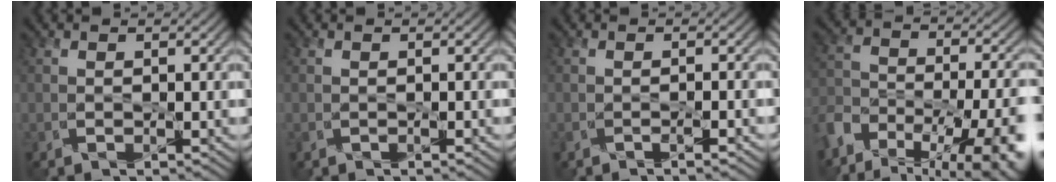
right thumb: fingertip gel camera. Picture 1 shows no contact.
{"total": 0.0}
{"total": 1.4, "force": [-1.1, 0.0, 0.9], "torque": [-0.011, 0.002, -0.021]}
{"total": 16.2, "force": [-10.1, 8.2, 9.6], "torque": [-0.190, -0.039, -0.140]}